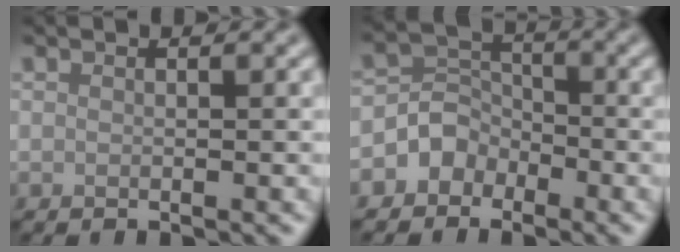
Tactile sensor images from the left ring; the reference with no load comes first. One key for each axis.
{"total": 2.8, "fx": -1.6, "fy": 2.3, "fz": 0.5, "tx": 0.002, "ty": 0.010, "tz": -0.035}